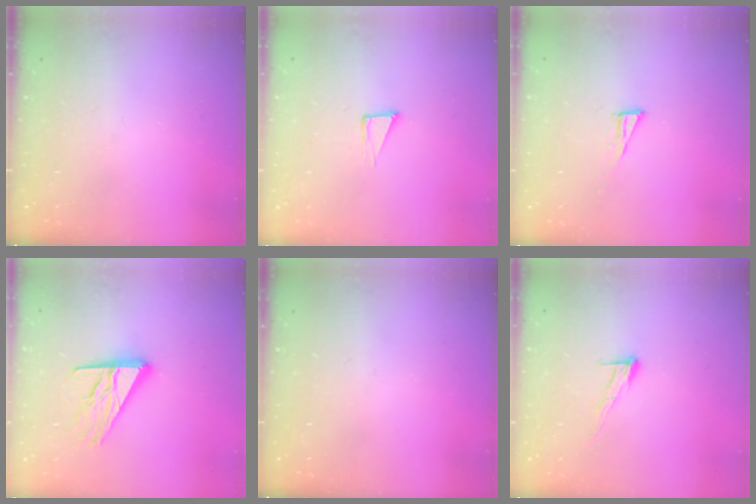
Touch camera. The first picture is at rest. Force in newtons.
{"total": 4.0, "press": 2.7, "slide": 2.9}
{"total": 5.7, "press": 5.5, "slide": 1.4}
{"total": 13.9, "press": 13.9, "slide": 1.1}
{"total": 0.0}
{"total": 8.4, "press": 8.4, "slide": 0.4}